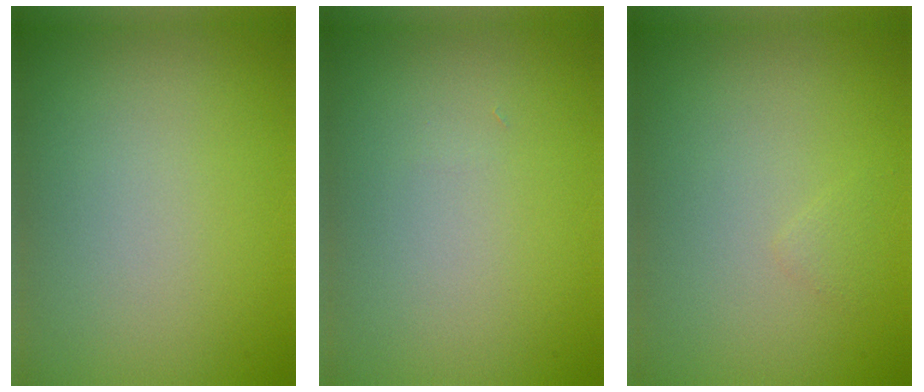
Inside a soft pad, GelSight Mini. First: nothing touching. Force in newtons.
{"total": 0.0}
{"total": 0.5, "press": 0.5, "slide": 0.1}